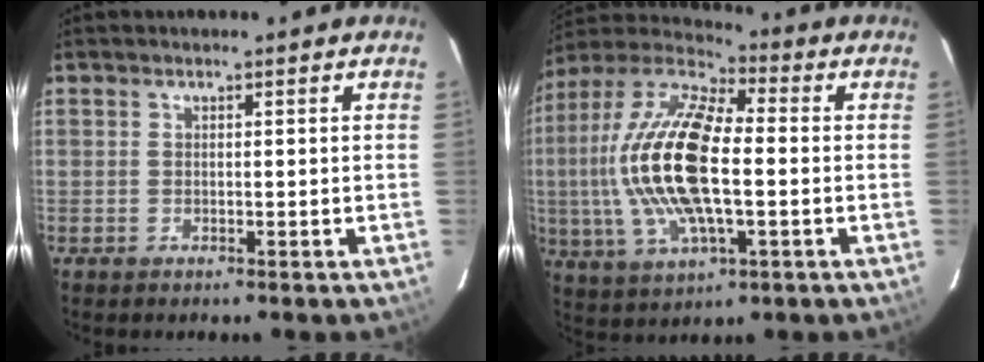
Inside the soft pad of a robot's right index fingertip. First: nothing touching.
{"total": 20.7, "force": [-0.7, 8.2, 19.0], "torque": [-0.379, 0.003, -0.020]}